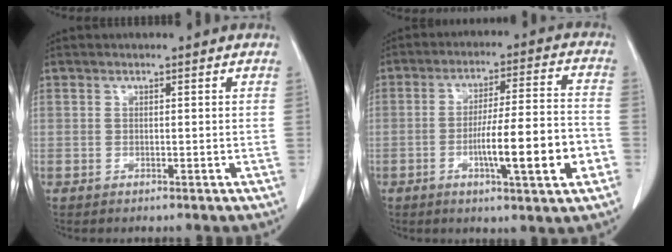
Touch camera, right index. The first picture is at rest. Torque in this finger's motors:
{"motor_torque": [1.72, -0.41, 0.70, 0.14]}